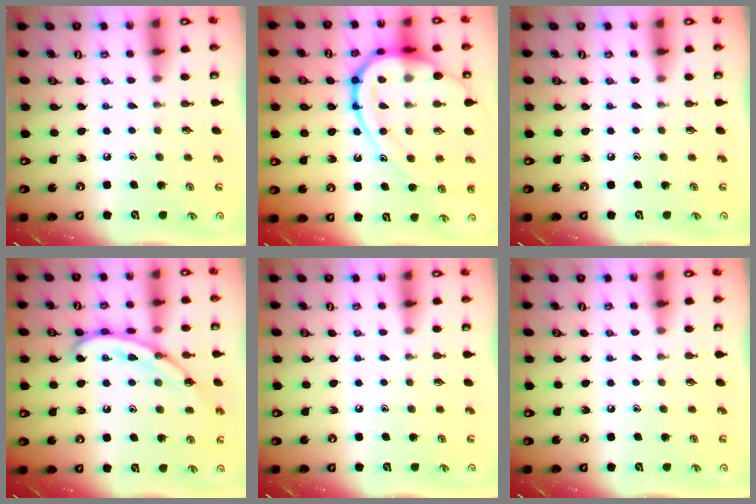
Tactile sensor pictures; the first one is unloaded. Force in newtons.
{"total": 22.0, "press": 21.9, "slide": 2.3}
{"total": 0.0}
{"total": 13.9, "press": 13.8, "slide": 0.8}
{"total": 0.0}
{"total": 0.0}